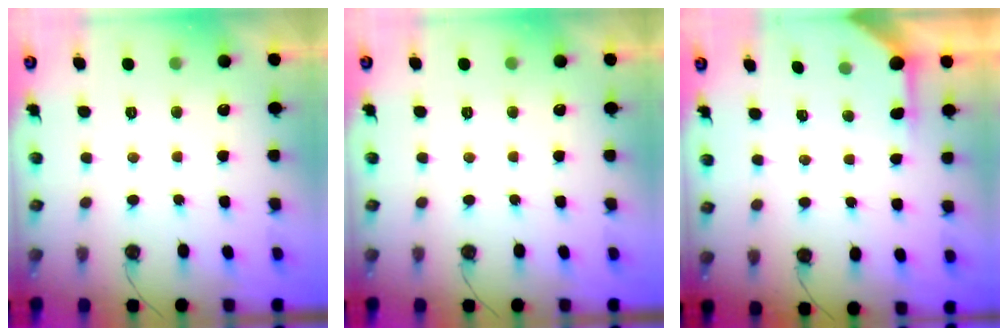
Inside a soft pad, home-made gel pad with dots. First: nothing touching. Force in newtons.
{"total": 0.0}
{"total": 3.6, "press": 3.5, "slide": 0.4}